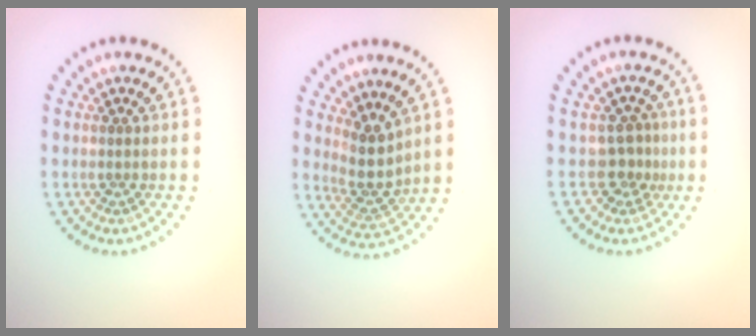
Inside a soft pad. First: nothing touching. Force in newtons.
{"total": 3.0, "press": 2.2, "slide": 2.0}
{"total": 2.3, "press": 1.5, "slide": 1.7}